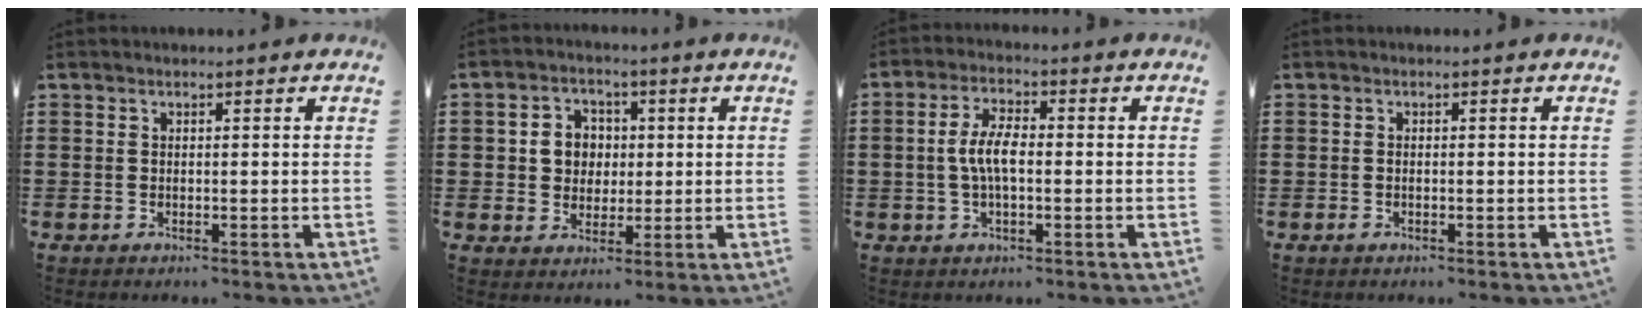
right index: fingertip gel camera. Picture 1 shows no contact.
{"total": 5.1, "force": [0.4, 4.7, 2.0], "torque": [-0.049, 0.013, 0.002]}
{"total": 5.9, "force": [-0.4, 2.4, 5.3], "torque": [-0.117, 0.000, -0.015]}
{"total": 0.6, "force": [-0.3, 0.3, 0.5], "torque": [-0.012, -0.004, -0.005]}